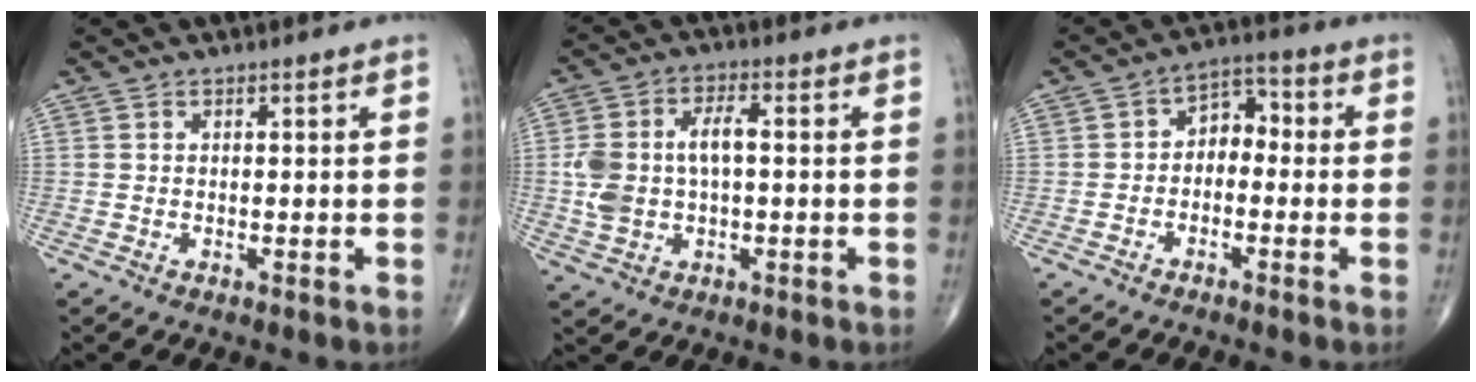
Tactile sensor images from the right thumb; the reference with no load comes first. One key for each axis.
{"total": 9.6, "fx": 0.1, "fy": 5.4, "fz": 7.9, "tx": -0.166, "ty": 0.023, "tz": 0.006}
{"total": 5.5, "fx": -0.9, "fy": 3.8, "fz": 3.8, "tx": -0.035, "ty": 0.033, "tz": -0.031}